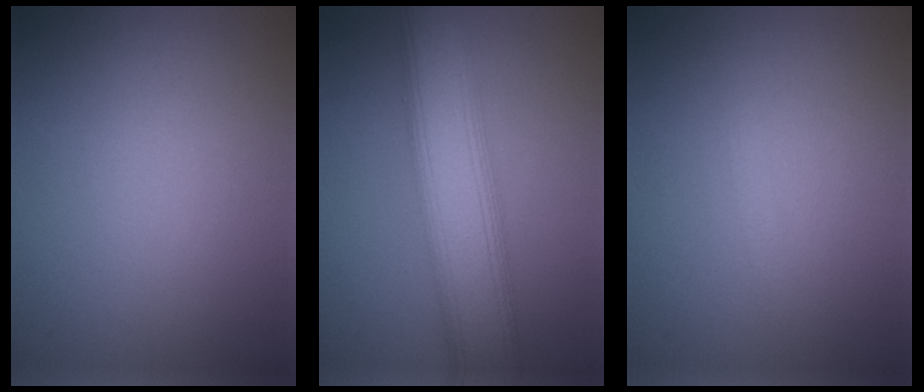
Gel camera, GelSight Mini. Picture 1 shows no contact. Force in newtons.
{"total": 9.1, "press": 9.1, "slide": 0.2}
{"total": 0.6, "press": 0.6, "slide": 0.1}